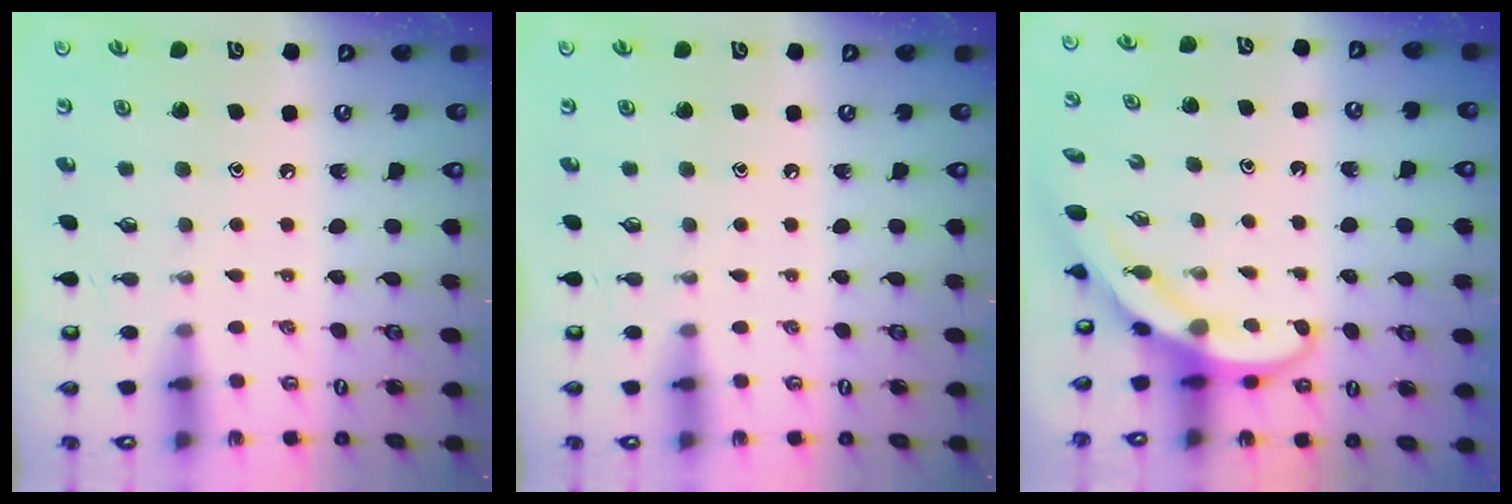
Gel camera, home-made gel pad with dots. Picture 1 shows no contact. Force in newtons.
{"total": 0.0}
{"total": 3.9, "press": 3.9, "slide": 0.4}